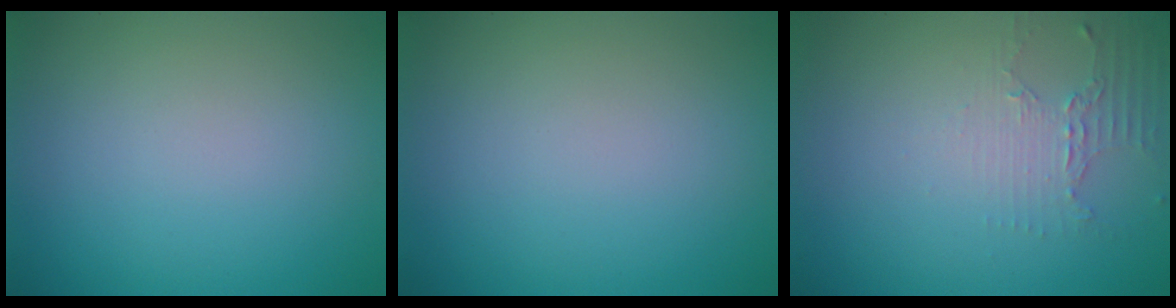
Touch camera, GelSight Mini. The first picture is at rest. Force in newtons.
{"total": 0.0}
{"total": 2.2, "press": 1.6, "slide": 1.5}